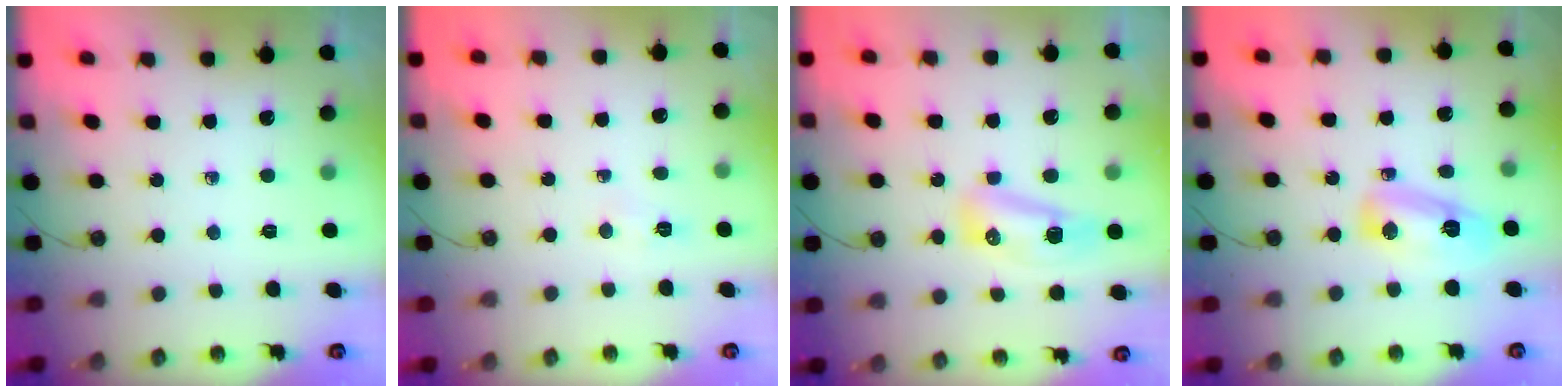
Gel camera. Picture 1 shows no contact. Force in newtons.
{"total": 21.3, "press": 6.8, "slide": 20.2}
{"total": 8.6, "press": 8.4, "slide": 1.9}
{"total": 9.9, "press": 8.7, "slide": 4.7}